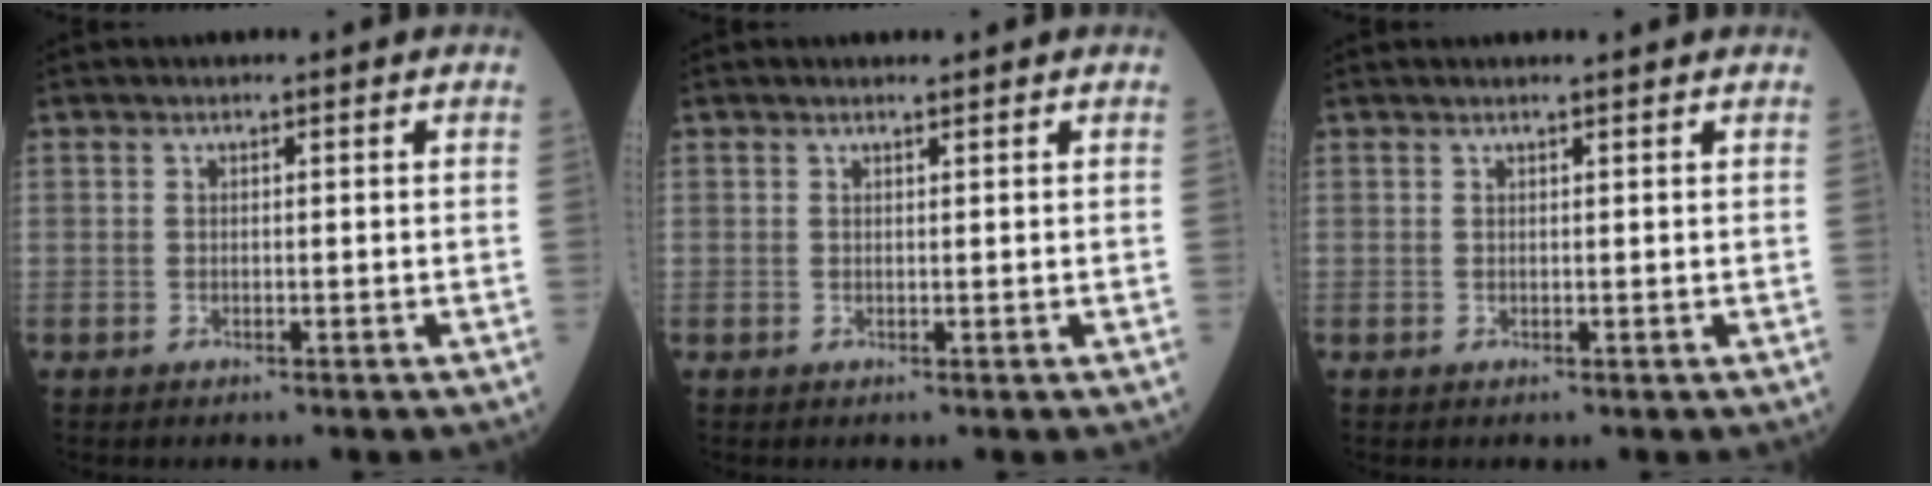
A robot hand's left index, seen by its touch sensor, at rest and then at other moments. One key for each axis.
{"total": 0.5, "fx": 0.5, "fy": 0.0, "fz": 0.2, "tx": -0.009, "ty": -0.004, "tz": 0.008}
{"total": 1.4, "fx": 1.3, "fy": -0.2, "fz": 0.4, "tx": -0.007, "ty": 0.005, "tz": 0.019}